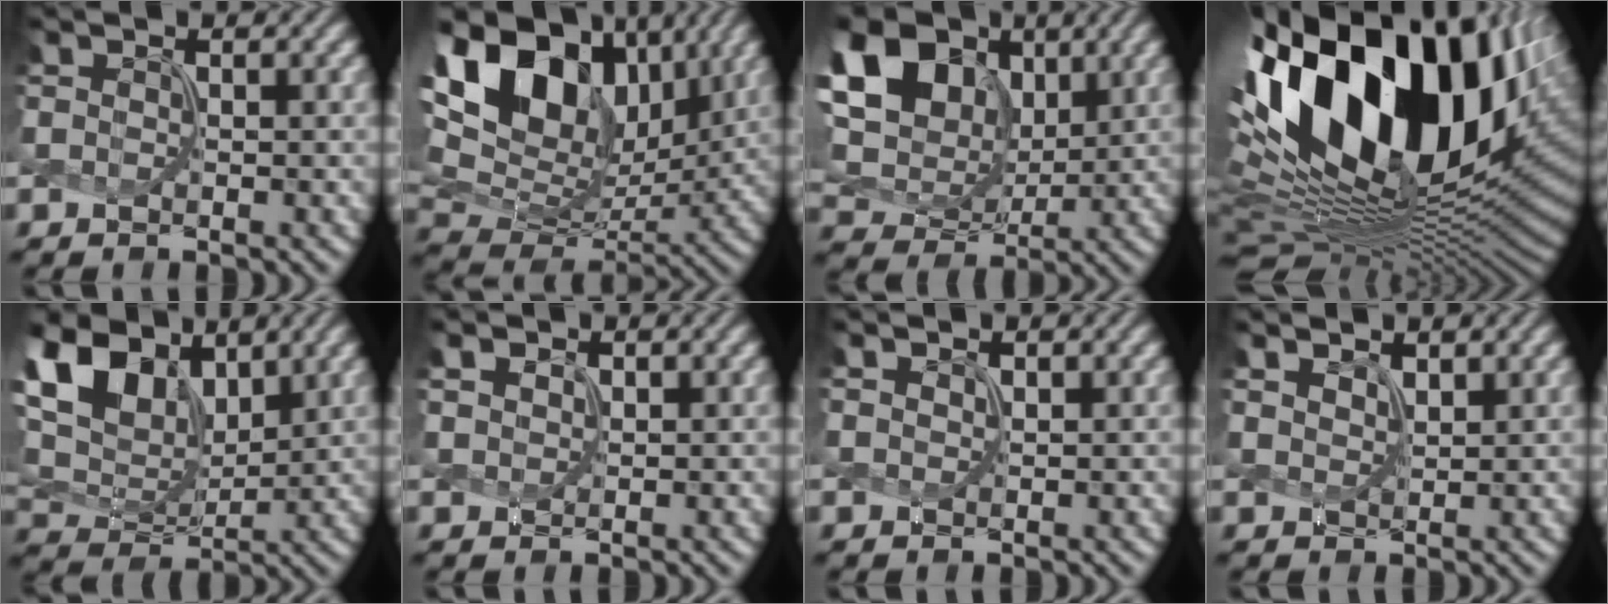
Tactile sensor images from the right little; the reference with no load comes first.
{"total": 16.6, "force": [6.5, 11.0, 10.6], "torque": [-0.210, 0.040, 0.122]}
{"total": 14.4, "force": [5.8, 10.1, 8.5], "torque": [-0.186, 0.040, 0.093]}
{"total": 20.9, "force": [5.8, 11.9, 16.1], "torque": [-0.298, 0.024, 0.122]}
{"total": 10.8, "force": [4.8, 6.8, 6.9], "torque": [-0.170, 0.021, 0.090]}
{"total": 1.0, "force": [0.8, 0.4, 0.2], "torque": [-0.011, 0.004, 0.025]}
{"total": 0.6, "force": [0.6, 0.1, 0.1], "torque": [-0.001, -0.002, 0.012]}
{"total": 2.3, "force": [2.0, 0.7, 1.1], "torque": [-0.007, 0.010, 0.025]}